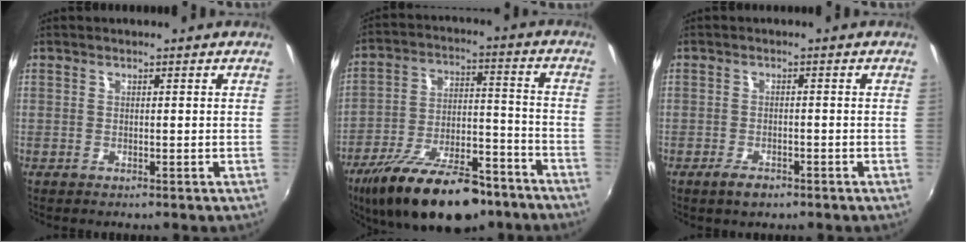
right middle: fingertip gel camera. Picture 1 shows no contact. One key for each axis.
{"total": 22.2, "fx": -16.0, "fy": 8.6, "fz": 12.8, "tx": -0.231, "ty": -0.017, "tz": -0.243}
{"total": 2.9, "fx": -2.1, "fy": 1.3, "fz": 1.6, "tx": -0.039, "ty": -0.007, "tz": -0.040}